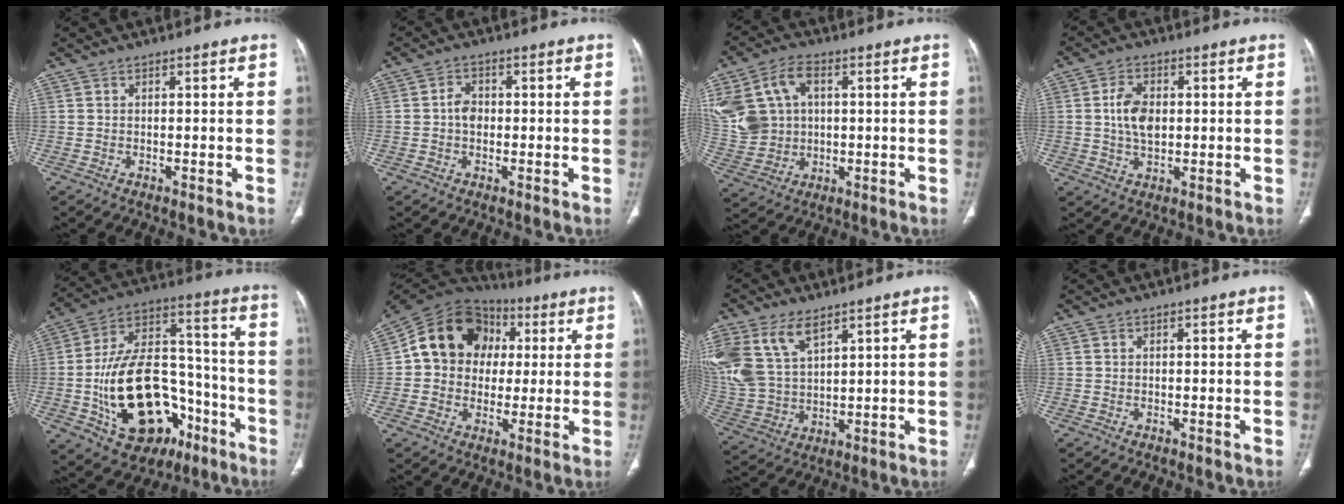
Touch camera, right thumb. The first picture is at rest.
{"total": 3.4, "force": [-0.2, 2.6, 2.2], "torque": [-0.030, 0.009, -0.008]}
{"total": 16.5, "force": [3.7, 12.6, 9.8], "torque": [-0.216, 0.019, 0.085]}
{"total": 6.8, "force": [0.6, 4.3, 5.2], "torque": [-0.090, 0.000, 0.012]}
{"total": 27.0, "force": [-8.8, 16.7, 19.3], "torque": [-0.327, 0.059, -0.125]}
{"total": 16.2, "force": [2.6, 13.6, 8.5], "torque": [-0.114, 0.027, 0.037]}
{"total": 16.1, "force": [8.1, 9.4, 10.3], "torque": [-0.228, -0.015, 0.172]}
{"total": 0.0}